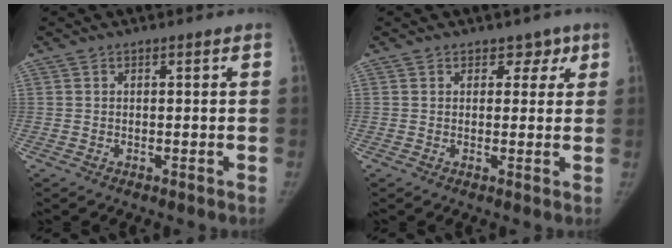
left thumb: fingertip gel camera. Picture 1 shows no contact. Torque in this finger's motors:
{"motor_torque": [-0.41, -0.22, -0.20, -0.04, -0.02]}